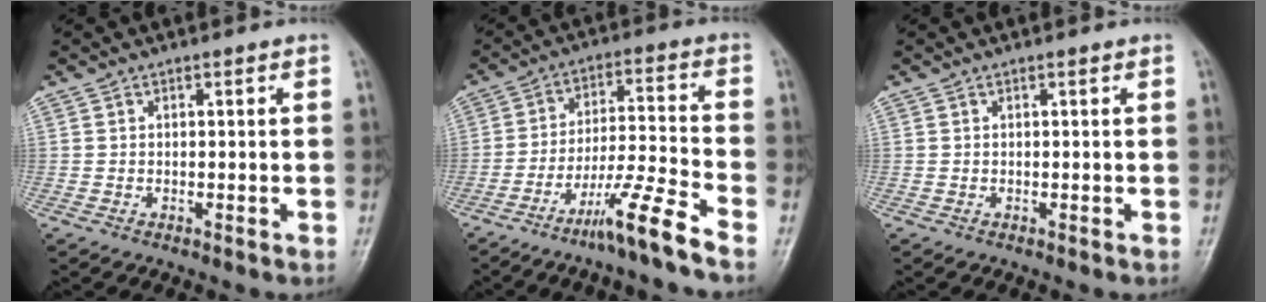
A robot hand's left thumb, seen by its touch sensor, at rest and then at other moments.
{"total": 10.4, "force": [-7.7, -0.5, 7.0], "torque": [-0.136, 0.052, -0.141]}
{"total": 0.0}